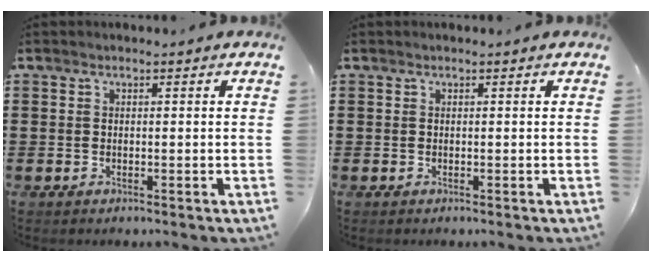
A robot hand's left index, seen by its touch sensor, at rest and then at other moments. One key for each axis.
{"total": 0.0}